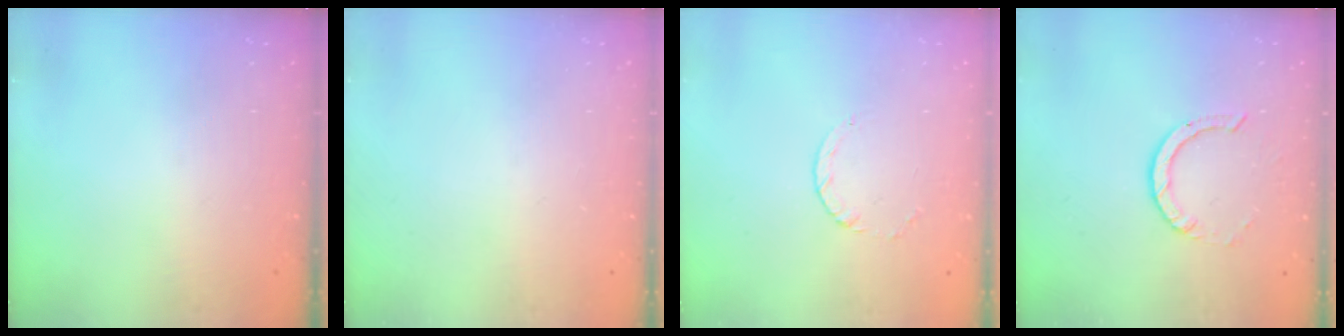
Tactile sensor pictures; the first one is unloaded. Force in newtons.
{"total": 0.0}
{"total": 2.4, "press": 2.4, "slide": 0.3}
{"total": 4.0, "press": 4.0, "slide": 0.3}